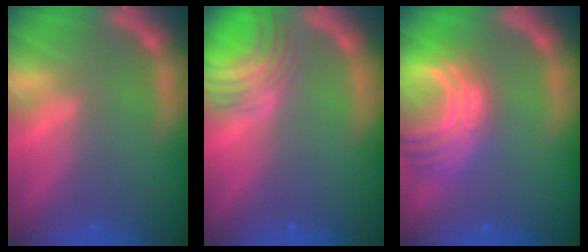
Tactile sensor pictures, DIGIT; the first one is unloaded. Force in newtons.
{"total": 6.1}
{"total": 9.0}